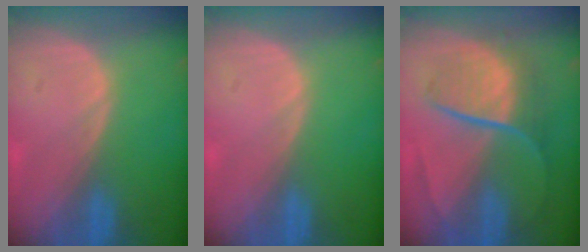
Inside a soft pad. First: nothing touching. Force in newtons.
{"total": 0.0}
{"total": 9.2, "press": 7.6, "slide": 5.1}